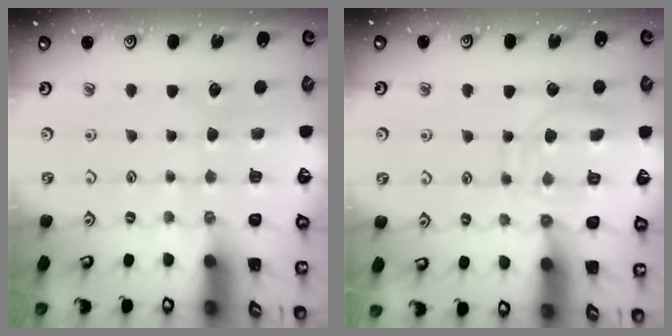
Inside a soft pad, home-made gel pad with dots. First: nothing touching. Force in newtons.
{"total": 12.1, "press": 12.0, "slide": 0.9}